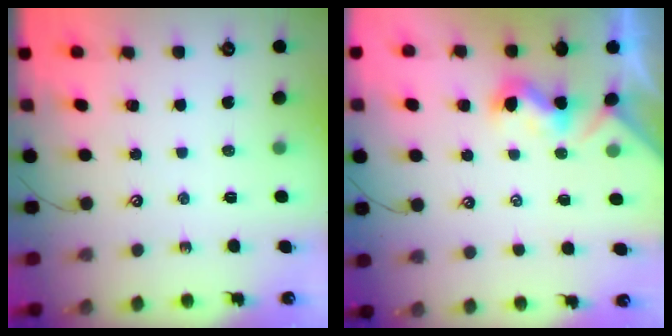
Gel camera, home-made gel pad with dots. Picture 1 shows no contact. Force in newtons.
{"total": 0.7, "press": 0.6, "slide": 0.3}